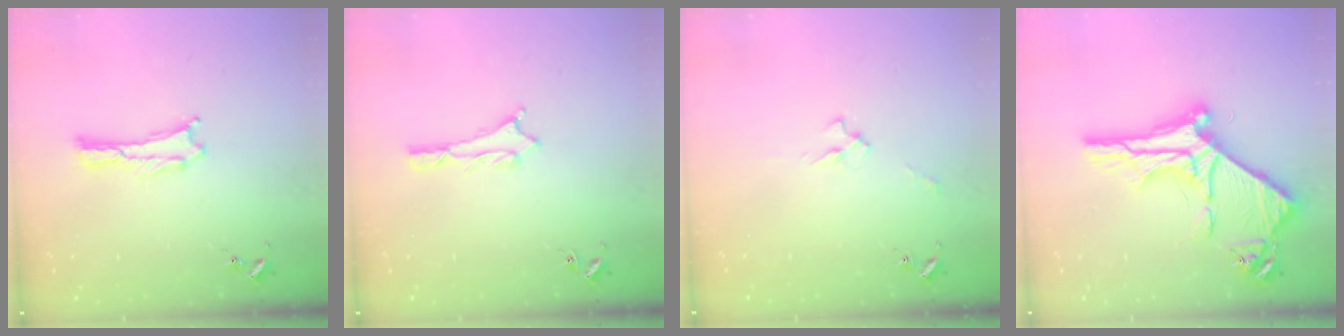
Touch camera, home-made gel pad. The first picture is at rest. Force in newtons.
{"total": 1.1, "press": 1.0, "slide": 0.1}
{"total": 2.4, "press": 2.4, "slide": 0.4}
{"total": 10.7, "press": 10.6, "slide": 1.2}